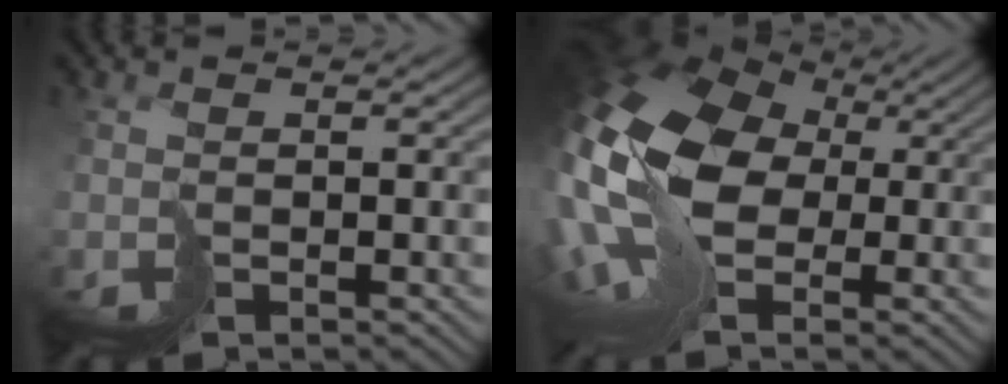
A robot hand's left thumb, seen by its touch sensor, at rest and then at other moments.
{"total": 17.8, "force": [0.7, 12.1, 13.0], "torque": [-0.297, -0.010, 0.021]}